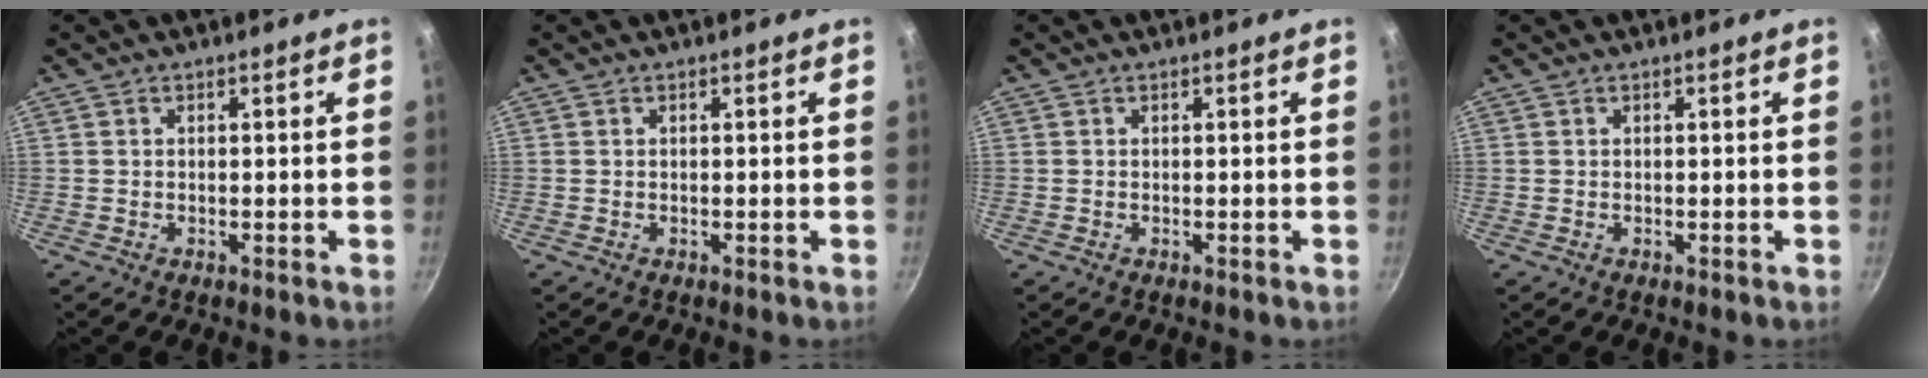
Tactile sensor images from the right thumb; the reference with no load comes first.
{"total": 0.0}
{"total": 0.0}
{"total": 0.0}